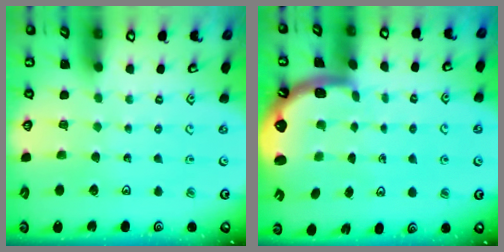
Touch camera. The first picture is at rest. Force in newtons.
{"total": 1.4, "press": 1.3, "slide": 0.6}